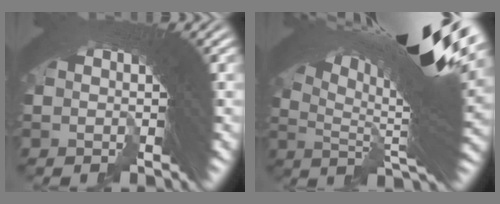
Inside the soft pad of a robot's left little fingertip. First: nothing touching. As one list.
[{"total": 20.8, "force": [8.2, 6.2, 18.2], "torque": [-0.240, 0.040, 0.105]}]